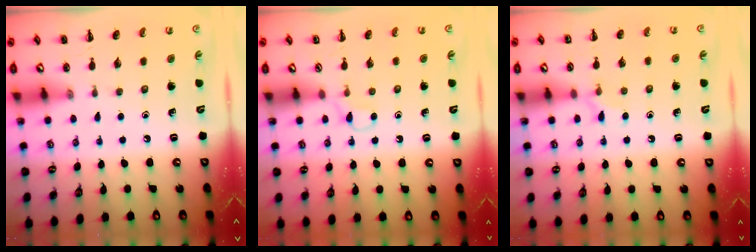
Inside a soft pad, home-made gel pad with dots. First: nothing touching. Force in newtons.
{"total": 2.6, "press": 2.5, "slide": 0.9}
{"total": 5.5, "press": 5.2, "slide": 1.9}